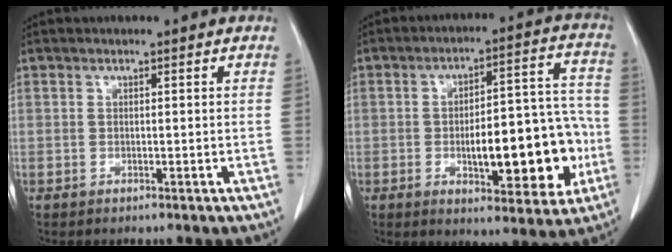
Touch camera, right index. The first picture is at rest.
{"total": 16.1, "force": [-3.5, 5.5, 14.8], "torque": [-0.199, 0.030, -0.041]}